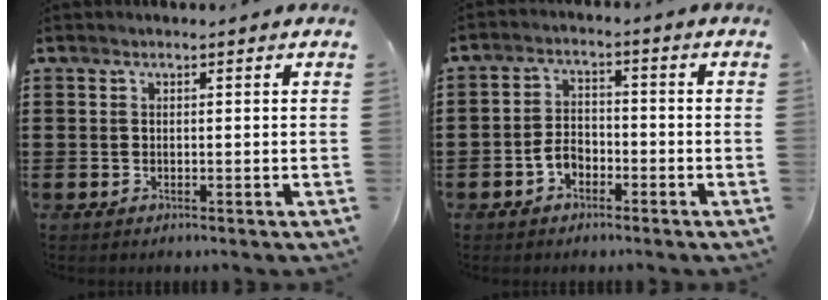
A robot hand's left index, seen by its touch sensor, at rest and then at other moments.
{"total": 3.5, "force": [-1.9, 2.1, 2.0], "torque": [-0.046, 0.003, -0.041]}